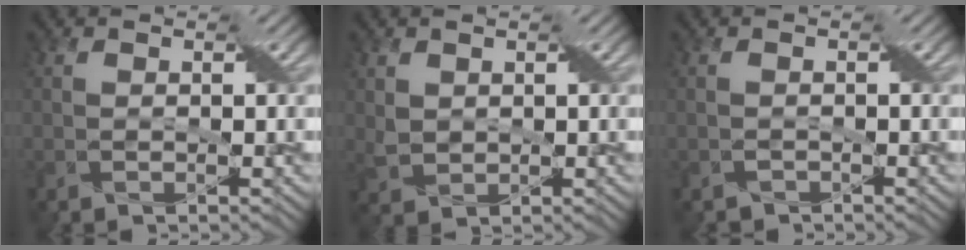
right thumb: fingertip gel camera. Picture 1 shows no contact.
{"total": 2.1, "force": [1.0, 1.6, 0.8], "torque": [-0.029, -0.002, 0.023]}
{"total": 1.0, "force": [-0.9, 0.4, -0.1], "torque": [-0.001, 0.000, -0.018]}